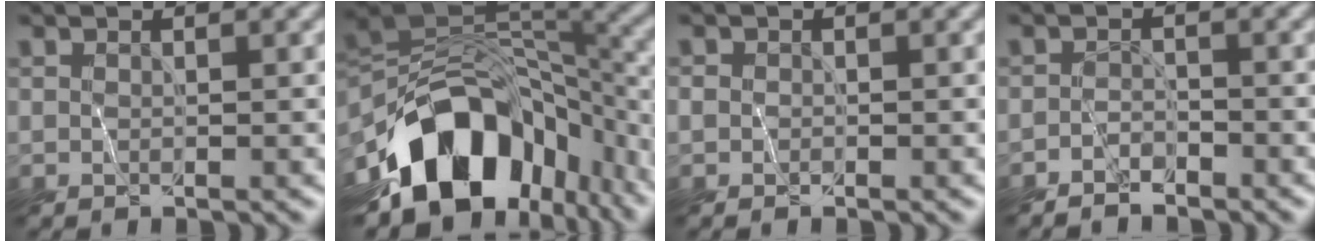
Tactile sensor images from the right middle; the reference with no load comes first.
{"total": 13.7, "force": [-7.7, 7.9, 8.0], "torque": [-0.133, 0.002, -0.127]}
{"total": 1.4, "force": [-0.2, 1.2, 0.7], "torque": [-0.005, 0.004, -0.011]}
{"total": 2.1, "force": [-2.1, 0.0, -0.1], "torque": [0.001, -0.001, -0.046]}